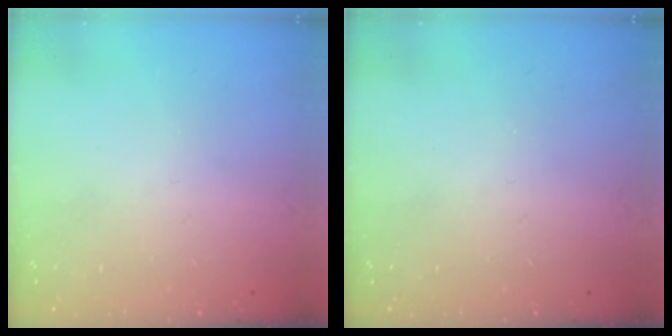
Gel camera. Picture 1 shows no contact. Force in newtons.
{"total": 0.0}